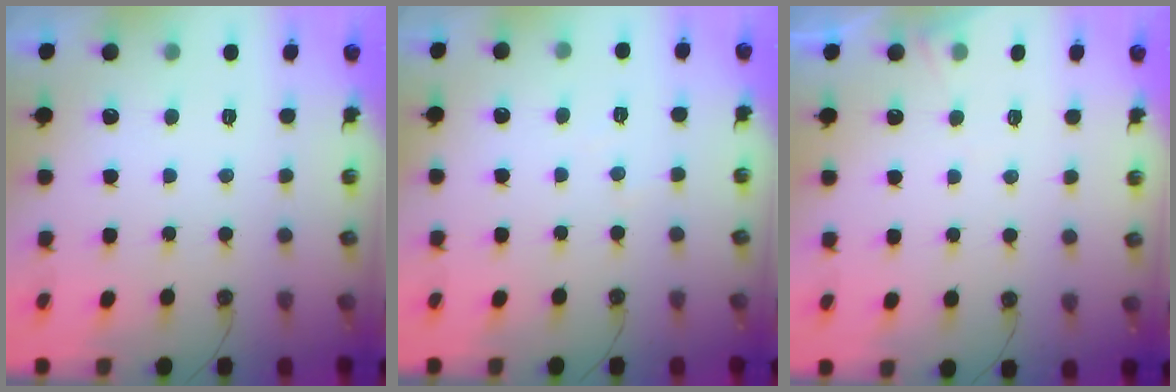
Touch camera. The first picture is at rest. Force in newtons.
{"total": 2.9, "press": 2.8, "slide": 0.7}
{"total": 4.9, "press": 4.8, "slide": 0.7}